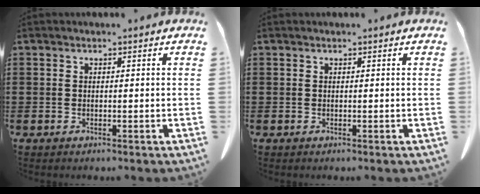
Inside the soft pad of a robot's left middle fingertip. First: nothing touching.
{"total": 0.0}